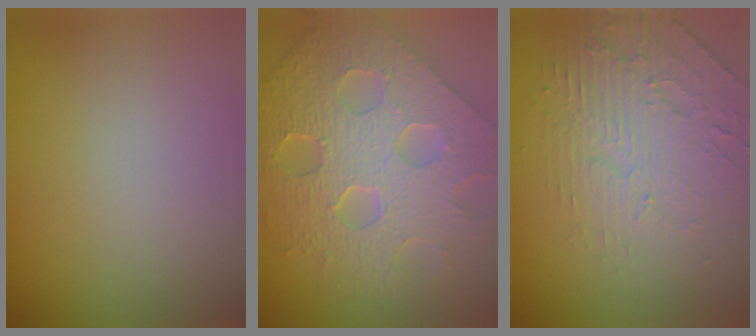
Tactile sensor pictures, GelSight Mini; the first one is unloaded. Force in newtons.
{"total": 8.4, "press": 6.7, "slide": 5.0}
{"total": 4.5, "press": 3.3, "slide": 3.1}